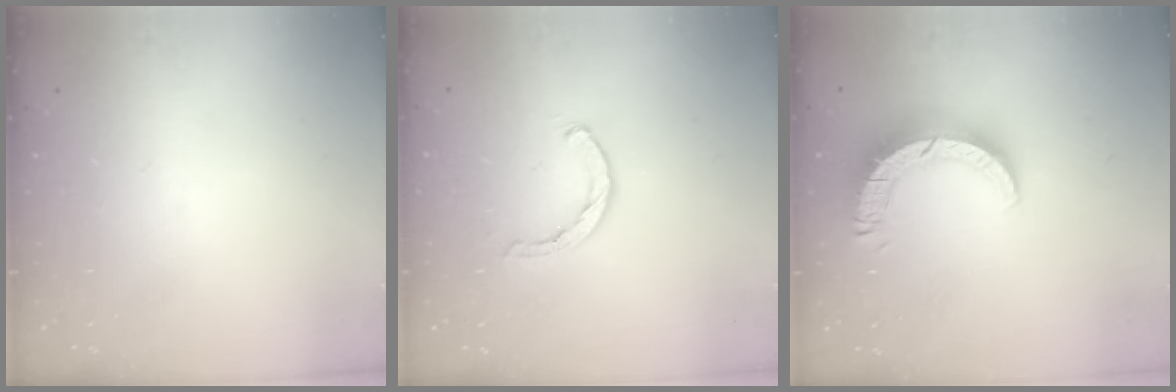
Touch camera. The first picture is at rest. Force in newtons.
{"total": 1.4, "press": 1.3, "slide": 0.3}
{"total": 9.9, "press": 9.8, "slide": 1.0}